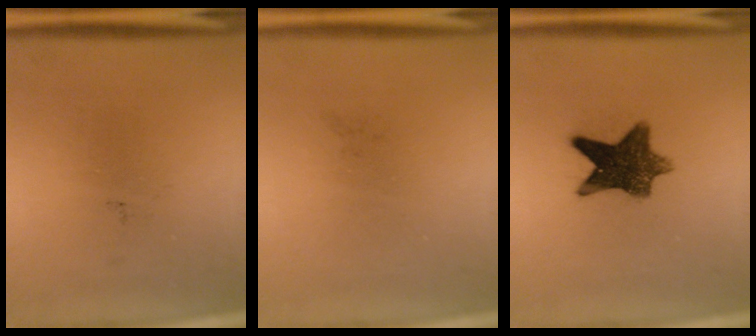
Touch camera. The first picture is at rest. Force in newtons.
{"total": 0.0}
{"total": 10.1}